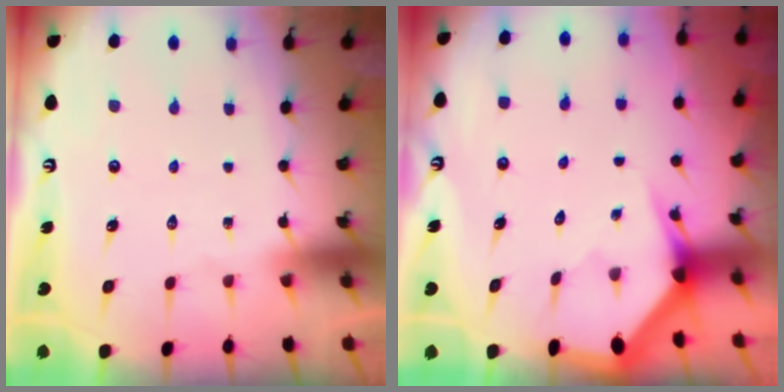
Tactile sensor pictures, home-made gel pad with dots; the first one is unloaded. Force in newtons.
{"total": 3.2, "press": 3.2, "slide": 0.0}